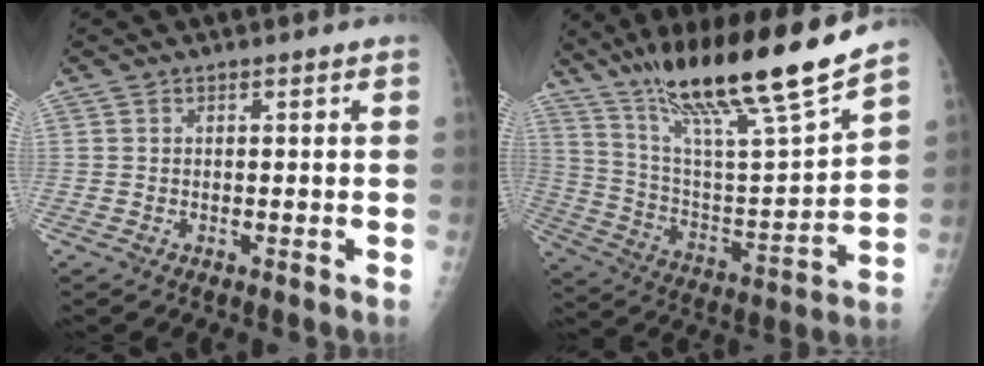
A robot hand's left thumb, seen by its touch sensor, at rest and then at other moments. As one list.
[{"total": 24.3, "force": [17.8, 2.1, 16.4], "torque": [-0.259, -0.065, 0.315]}]